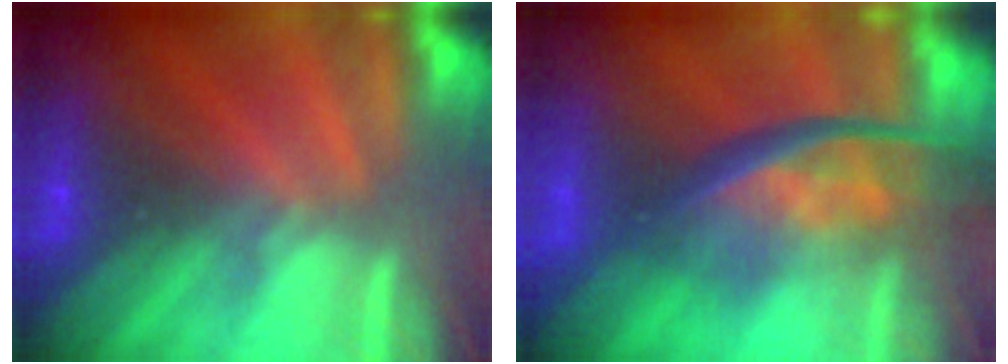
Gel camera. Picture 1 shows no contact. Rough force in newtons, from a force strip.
{"total": 11.6}